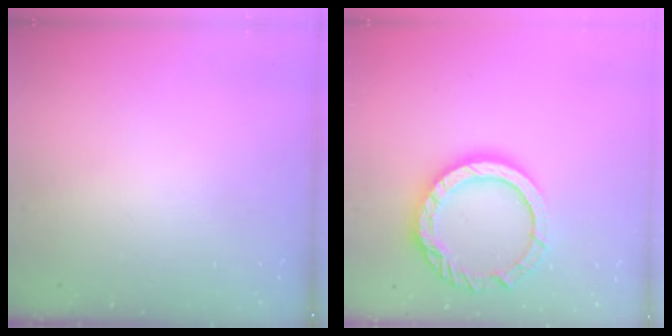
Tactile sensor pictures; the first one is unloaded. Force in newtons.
{"total": 13.9, "press": 13.9, "slide": 1.0}